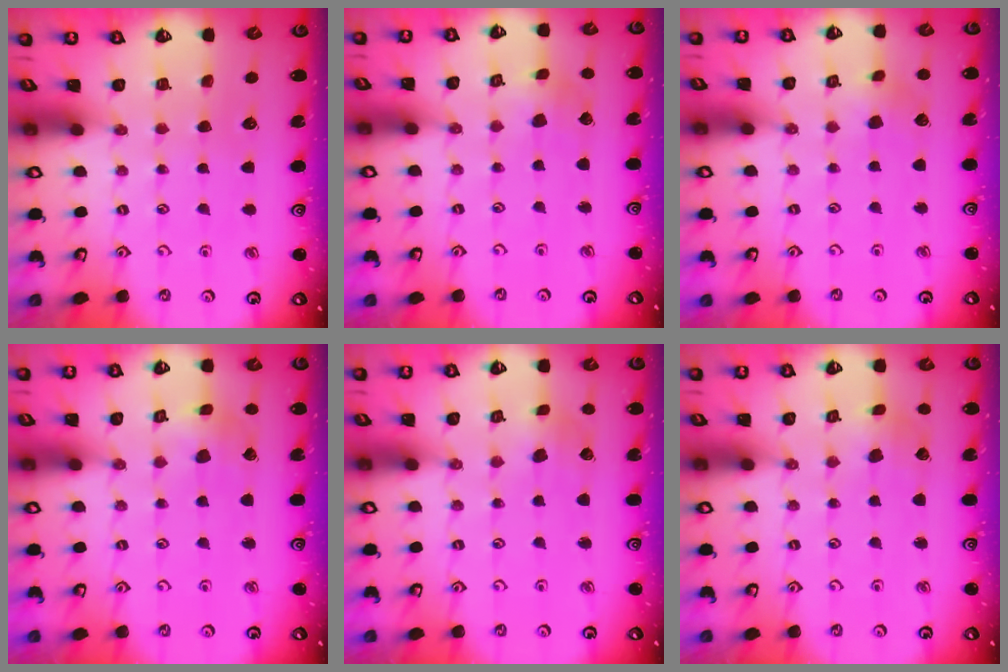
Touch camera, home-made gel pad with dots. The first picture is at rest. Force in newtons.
{"total": 2.5, "press": 2.5, "slide": 0.3}
{"total": 3.3, "press": 3.3, "slide": 0.5}
{"total": 2.7, "press": 2.7, "slide": 0.2}
{"total": 2.4, "press": 2.3, "slide": 0.5}
{"total": 2.5, "press": 2.4, "slide": 0.4}